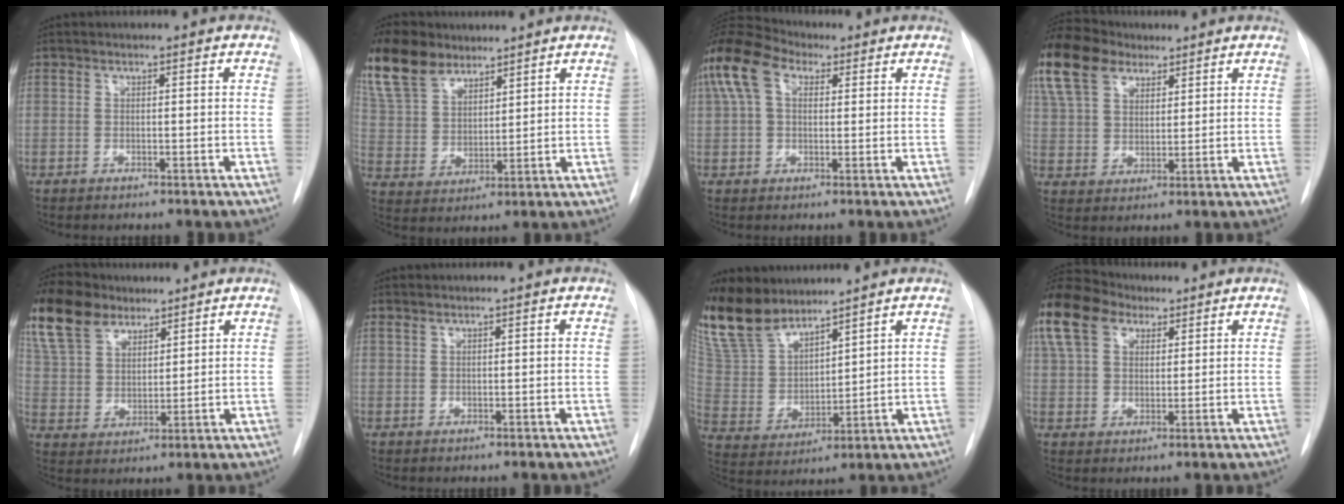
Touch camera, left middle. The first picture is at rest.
{"total": 12.8, "force": [9.9, 6.4, 5.1], "torque": [-0.117, 0.025, 0.198]}
{"total": 9.9, "force": [4.2, 5.6, 6.9], "torque": [-0.164, 0.048, 0.076]}
{"total": 16.6, "force": [11.1, 9.5, 7.8], "torque": [-0.206, 0.052, 0.209]}
{"total": 14.3, "force": [10.6, 7.4, 5.9], "torque": [-0.141, 0.036, 0.207]}
{"total": 0.7, "force": [0.7, -0.1, 0.0], "torque": [-0.004, 0.002, 0.019]}
{"total": 13.2, "force": [11.5, 4.2, 5.0], "torque": [-0.111, 0.006, 0.239]}
{"total": 23.5, "force": [14.1, 15.1, 11.1], "torque": [-0.332, 0.088, 0.265]}